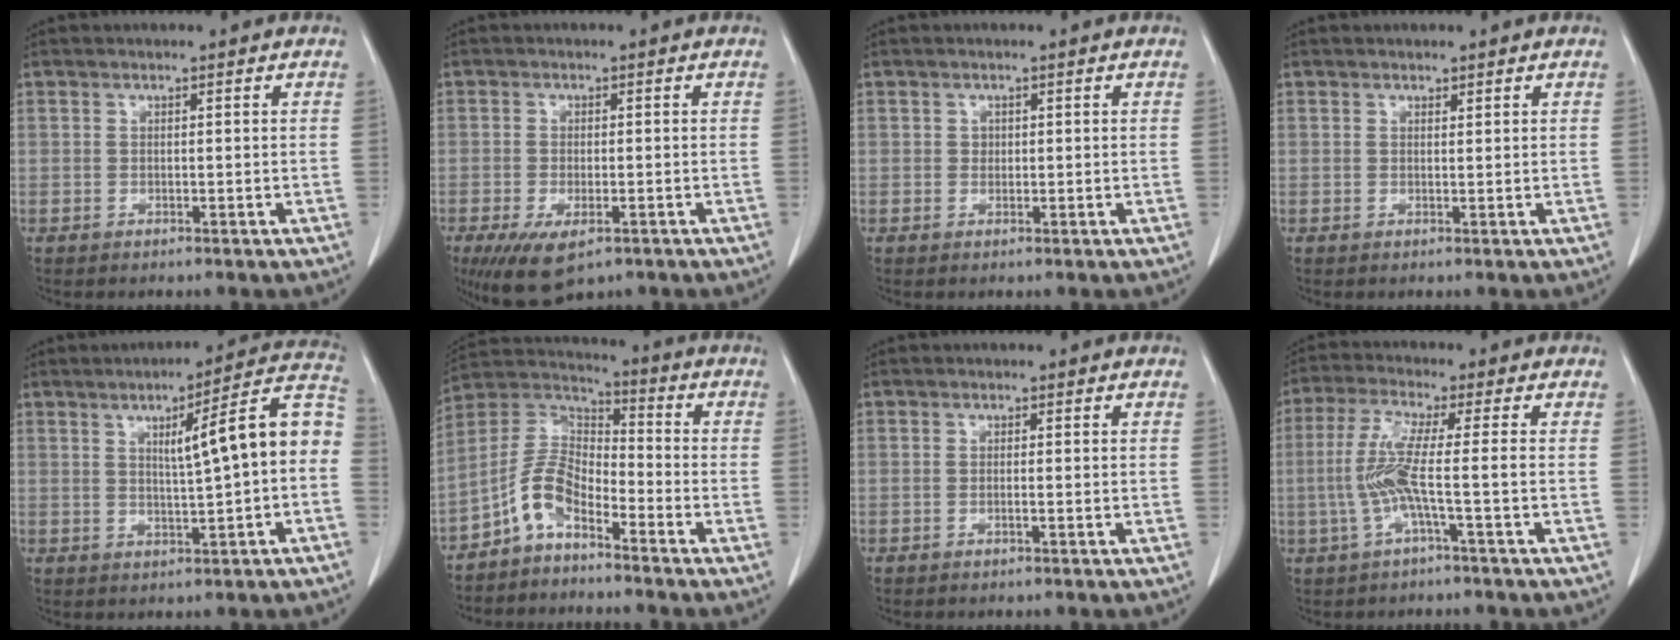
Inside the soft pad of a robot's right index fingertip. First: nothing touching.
{"total": 7.6, "force": [-4.3, 3.0, 5.5], "torque": [-0.094, -0.017, -0.066]}
{"total": 0.8, "force": [0.1, 0.8, 0.3], "torque": [0.000, 0.002, 0.002]}
{"total": 0.6, "force": [0.5, 0.2, 0.1], "torque": [-0.005, -0.005, 0.008]}
{"total": 11.7, "force": [0.8, 0.6, 11.6], "torque": [-0.153, 0.028, 0.006]}
{"total": 7.9, "force": [-4.9, 3.4, 5.2], "torque": [-0.116, 0.024, -0.103]}
{"total": 0.6, "force": [-0.2, -0.1, 0.5], "torque": [-0.010, 0.001, -0.004]}
{"total": 6.1, "force": [-1.1, -0.2, 6.0], "torque": [-0.135, 0.008, -0.024]}